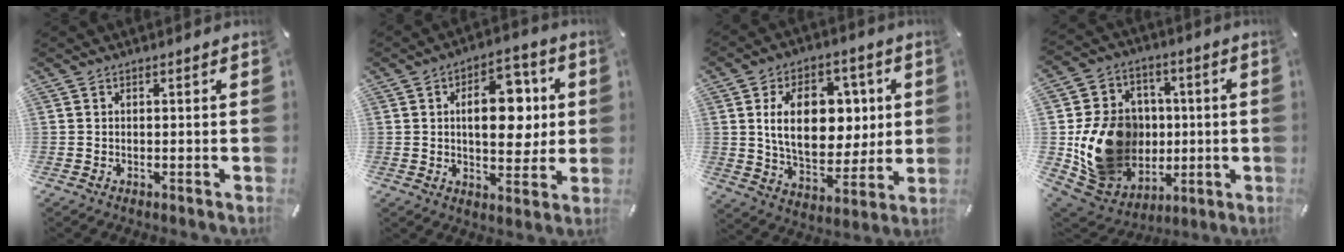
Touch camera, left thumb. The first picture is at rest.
{"total": 13.8, "force": [2.4, 8.5, 10.6], "torque": [-0.135, -0.001, 0.036]}
{"total": 17.4, "force": [3.3, 12.2, 12.0], "torque": [-0.199, 0.001, 0.059]}
{"total": 20.0, "force": [-0.8, 17.6, 9.3], "torque": [-0.155, 0.003, 0.010]}